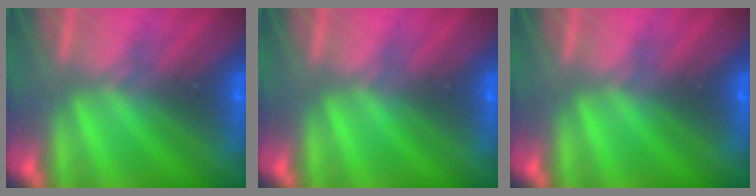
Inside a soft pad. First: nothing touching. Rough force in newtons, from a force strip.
{"total": 0.0}
{"total": 0.0}